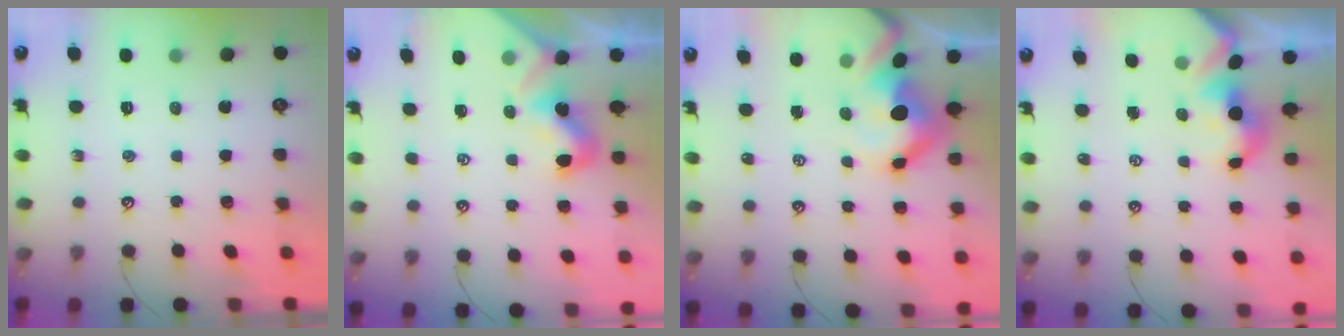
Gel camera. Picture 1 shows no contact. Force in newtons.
{"total": 1.7, "press": 1.7, "slide": 0.1}
{"total": 12.4, "press": 12.4, "slide": 1.5}
{"total": 1.7, "press": 1.7, "slide": 0.2}